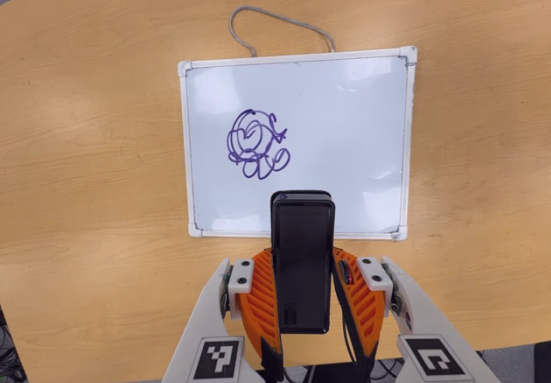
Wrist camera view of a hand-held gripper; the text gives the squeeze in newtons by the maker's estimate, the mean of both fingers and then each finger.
{"total": 3.5, "left": 1.8, "right": 5.1}